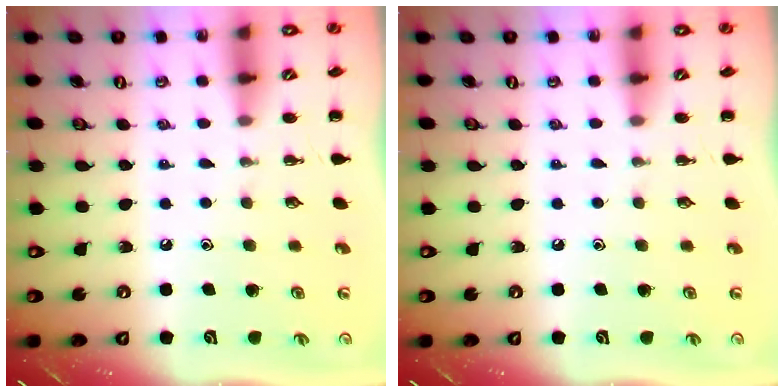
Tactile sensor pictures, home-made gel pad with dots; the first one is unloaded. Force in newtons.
{"total": 0.0}